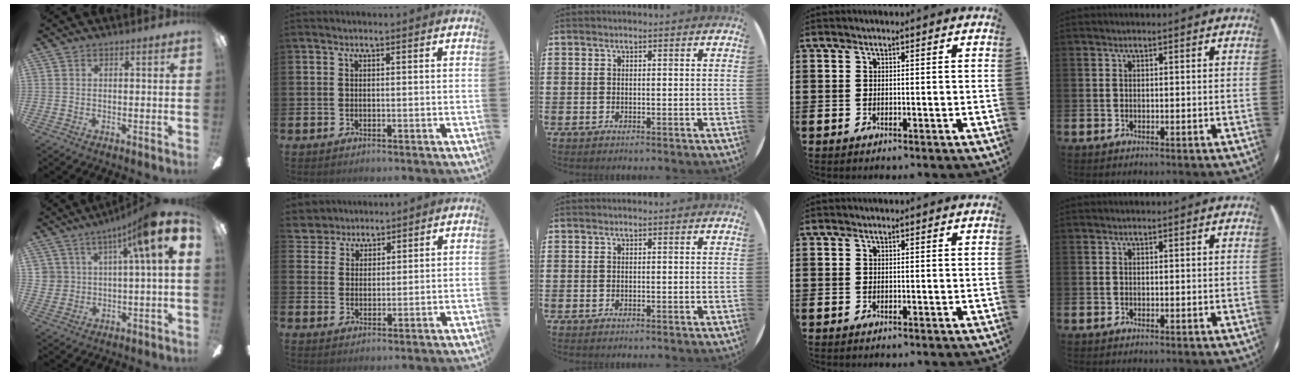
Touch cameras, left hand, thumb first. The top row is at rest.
{"thumb": {"total": 11.4, "force": [5.5, 3.4, 9.4], "torque": [-0.153, -0.026, 0.090]}, "index": {"total": 4.0, "force": [3.6, 1.5, -1.0], "torque": [-0.005, -0.014, 0.067]}}